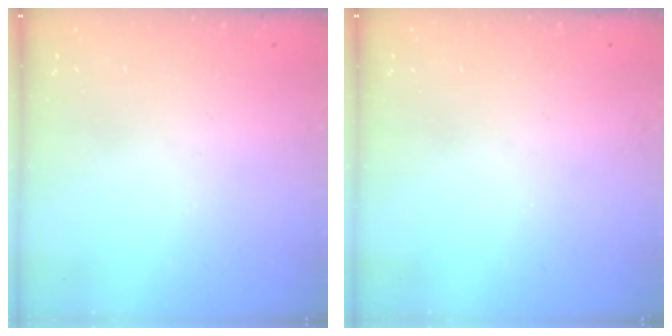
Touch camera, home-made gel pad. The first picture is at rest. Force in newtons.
{"total": 0.0}